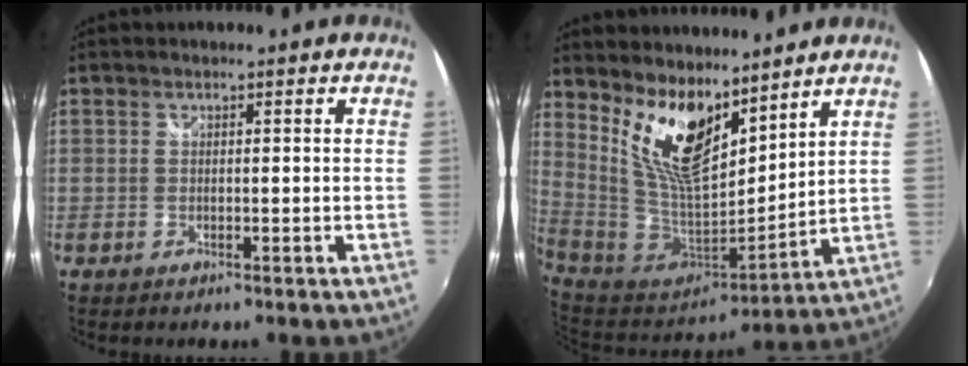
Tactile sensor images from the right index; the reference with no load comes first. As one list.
[{"total": 15.5, "force": [9.2, 6.4, 10.7], "torque": [-0.198, -0.010, 0.186]}]